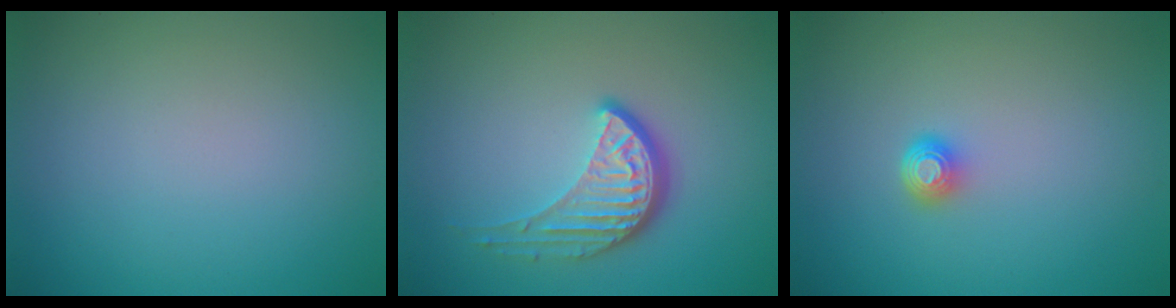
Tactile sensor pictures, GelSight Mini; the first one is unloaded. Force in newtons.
{"total": 4.2, "press": 3.0, "slide": 2.9}
{"total": 1.4, "press": 1.1, "slide": 1.0}